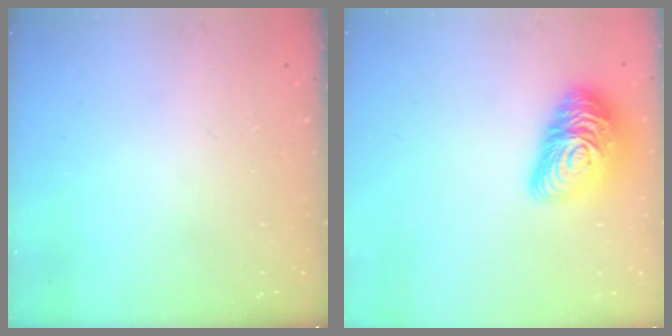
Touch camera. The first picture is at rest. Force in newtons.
{"total": 16.4, "press": 16.4, "slide": 0.9}